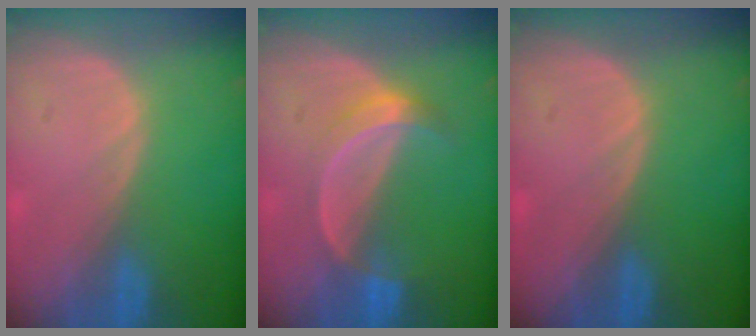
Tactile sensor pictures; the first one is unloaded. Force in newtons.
{"total": 5.1, "press": 4.7, "slide": 2.0}
{"total": 0.0}